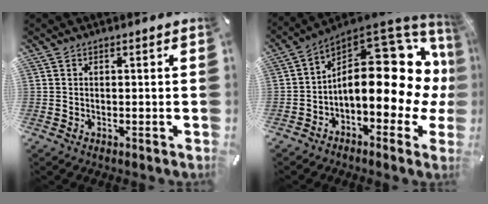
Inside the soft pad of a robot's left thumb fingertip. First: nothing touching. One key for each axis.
{"total": 21.8, "fx": 3.2, "fy": 11.1, "fz": 18.5, "tx": -0.264, "ty": -0.055, "tz": 0.057}